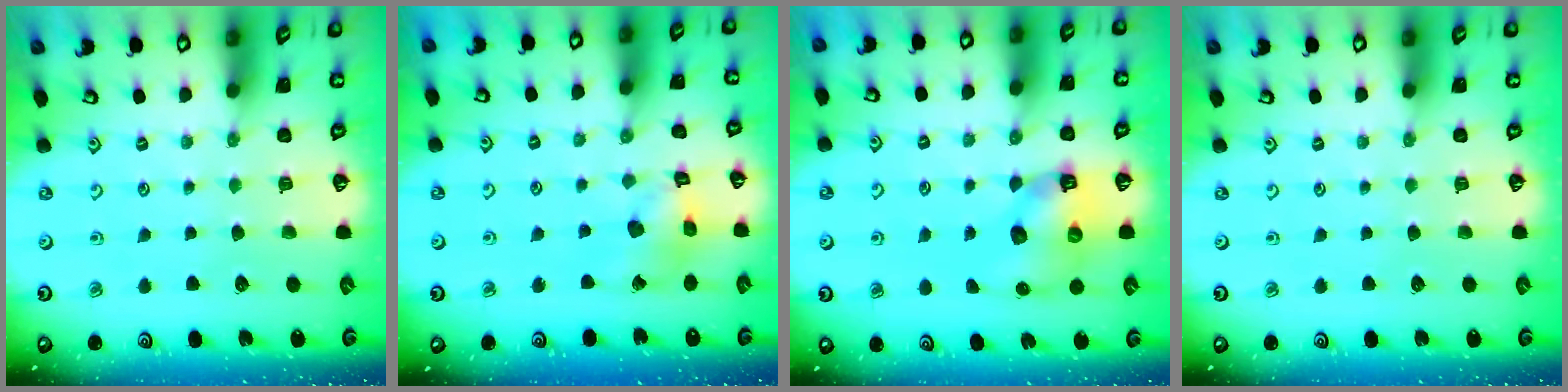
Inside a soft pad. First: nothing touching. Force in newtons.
{"total": 10.0, "press": 10.0, "slide": 1.1}
{"total": 8.4, "press": 8.3, "slide": 1.5}
{"total": 0.0}